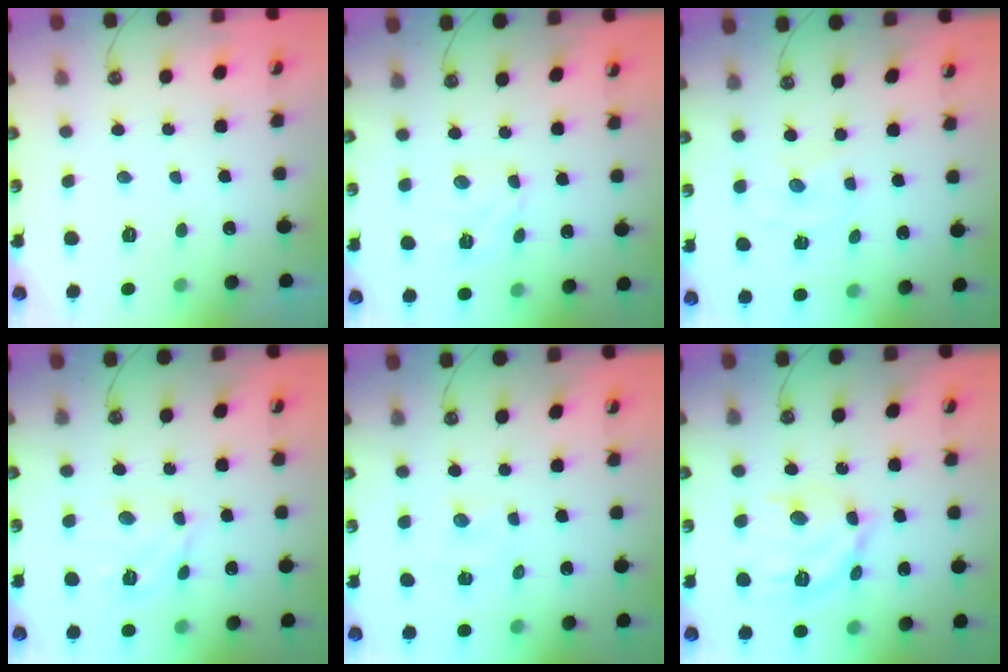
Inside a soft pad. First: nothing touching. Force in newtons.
{"total": 2.9, "press": 2.8, "slide": 0.5}
{"total": 0.0}
{"total": 9.5, "press": 9.5, "slide": 0.6}
{"total": 2.4, "press": 2.4, "slide": 0.5}
{"total": 14.5, "press": 14.4, "slide": 1.3}